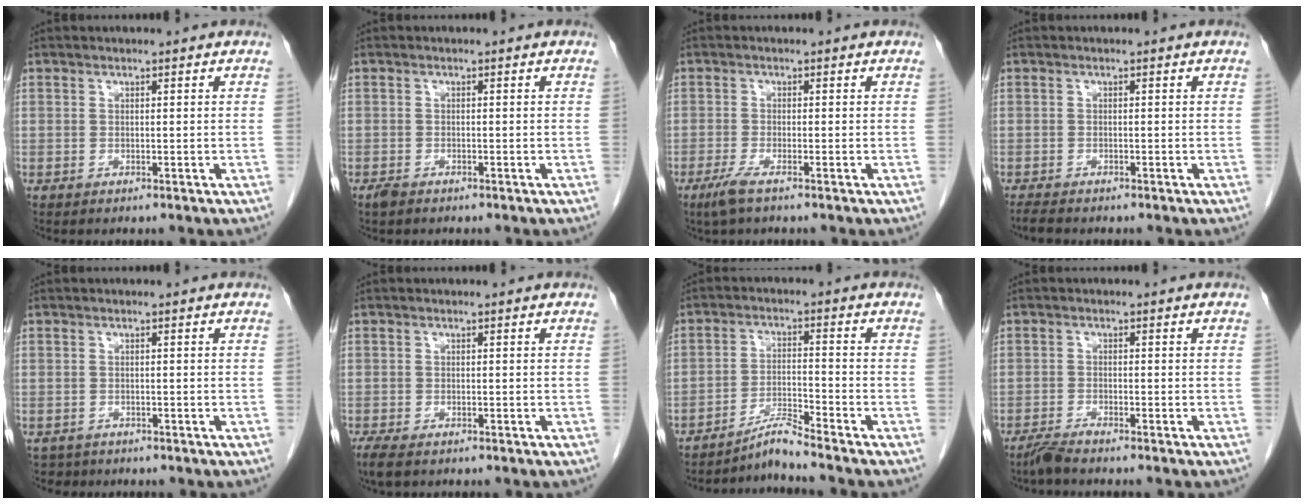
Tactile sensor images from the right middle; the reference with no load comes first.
{"total": 1.2, "force": [-1.0, 0.4, 0.5], "torque": [-0.017, -0.002, -0.016]}
{"total": 2.8, "force": [-1.9, 0.1, 2.1], "torque": [-0.050, -0.008, -0.041]}
{"total": 1.7, "force": [-1.6, 0.3, 0.7], "torque": [-0.019, -0.006, -0.026]}
{"total": 2.0, "force": [-1.6, 1.2, -0.3], "torque": [-0.002, 0.002, -0.026]}
{"total": 3.4, "force": [-2.5, 1.1, 2.0], "torque": [-0.044, -0.011, -0.039]}
{"total": 4.6, "force": [-4.2, -1.6, 1.0], "torque": [-0.022, -0.019, -0.080]}
{"total": 2.3, "force": [-2.1, -0.3, 0.9], "torque": [-0.025, -0.007, -0.045]}